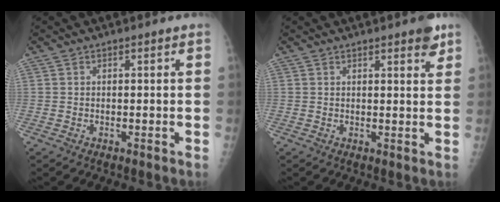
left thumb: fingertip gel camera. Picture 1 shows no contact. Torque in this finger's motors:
{"motor_torque": [3.23, 1.77, 0.46, -0.13, 0.03]}